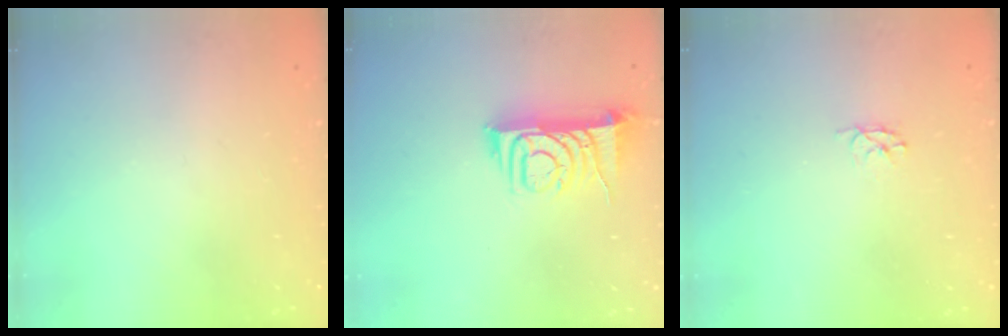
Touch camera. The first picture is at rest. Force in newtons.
{"total": 9.0, "press": 9.0, "slide": 0.7}
{"total": 2.9, "press": 2.9, "slide": 0.3}